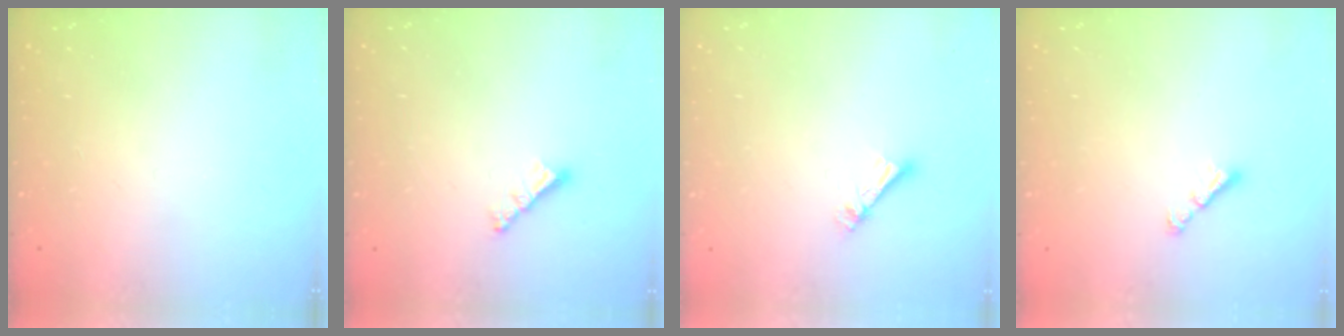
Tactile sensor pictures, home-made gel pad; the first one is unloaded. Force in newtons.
{"total": 3.8, "press": 3.8, "slide": 0.2}
{"total": 4.4, "press": 4.4, "slide": 0.2}
{"total": 2.9, "press": 2.8, "slide": 0.6}